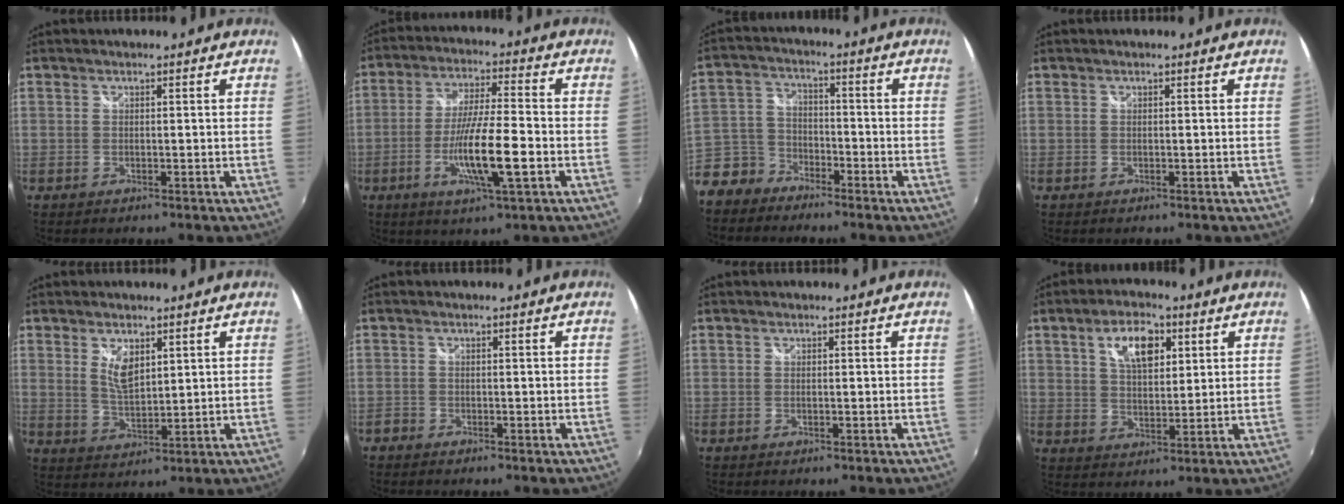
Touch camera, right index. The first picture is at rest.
{"total": 11.8, "force": [-3.9, 1.1, 11.1], "torque": [-0.210, -0.012, -0.069]}
{"total": 11.5, "force": [-7.8, 7.5, 3.7], "torque": [-0.114, 0.014, -0.152]}
{"total": 0.0}
{"total": 5.3, "force": [2.2, 2.5, 4.1], "torque": [-0.070, -0.004, 0.044]}
{"total": 1.3, "force": [-1.1, 0.7, 0.3], "torque": [-0.012, -0.003, -0.024]}
{"total": 0.5, "force": [-0.2, 0.0, 0.5], "torque": [-0.009, 0.001, -0.004]}
{"total": 8.5, "force": [3.6, 4.2, 6.4], "torque": [-0.109, 0.019, 0.064]}